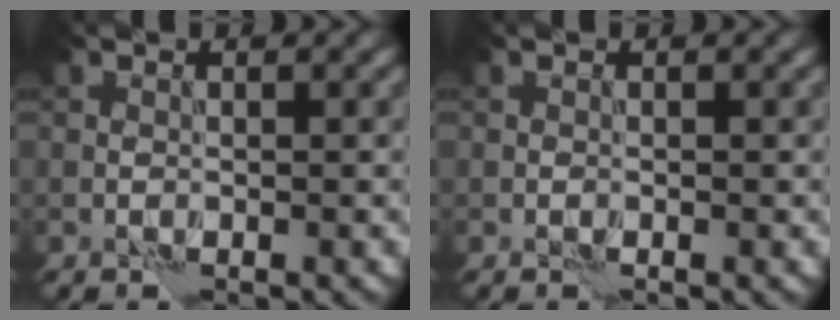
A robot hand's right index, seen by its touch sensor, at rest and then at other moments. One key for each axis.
{"total": 0.0}